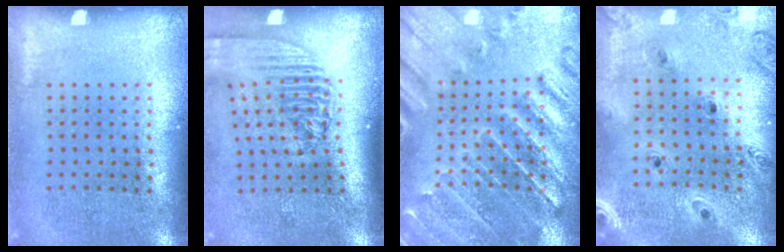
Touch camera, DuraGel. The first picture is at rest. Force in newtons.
{"total": 2.3, "press": 1.7, "slide": 1.5}
{"total": 1.6, "press": 1.6, "slide": 0.3}
{"total": 1.3, "press": 1.3, "slide": 0.2}